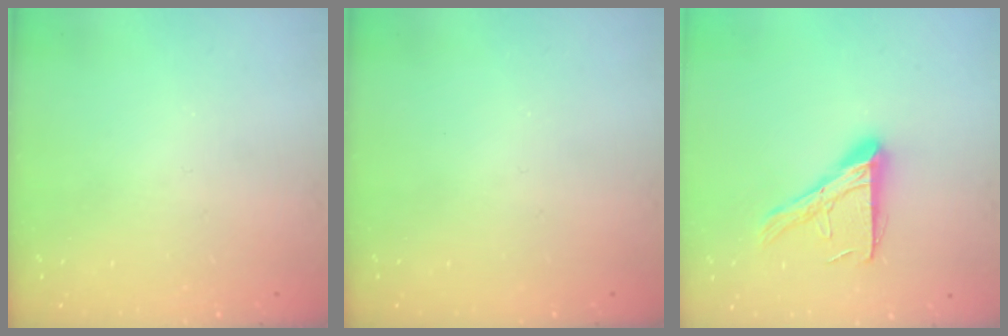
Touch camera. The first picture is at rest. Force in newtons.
{"total": 0.0}
{"total": 13.9, "press": 13.9, "slide": 1.2}